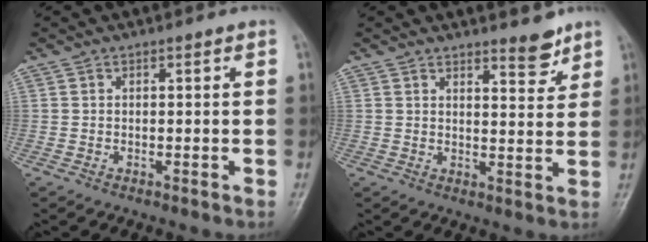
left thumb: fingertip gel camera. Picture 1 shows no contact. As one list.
[{"total": 4.3, "force": [3.5, 1.3, 2.1], "torque": [-0.014, -0.030, 0.050]}]